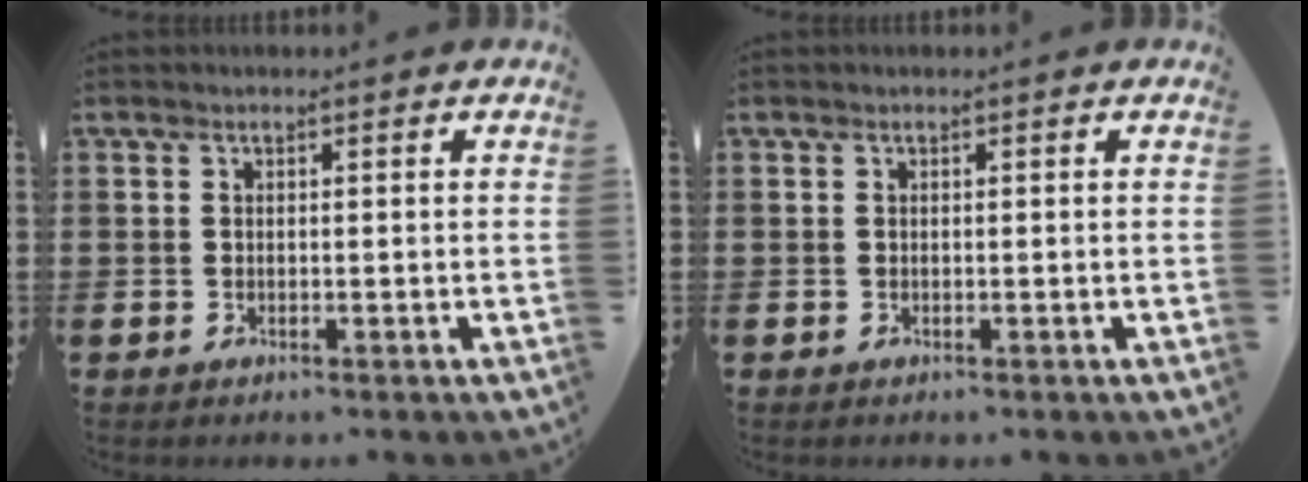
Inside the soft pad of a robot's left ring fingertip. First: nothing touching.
{"total": 0.0}